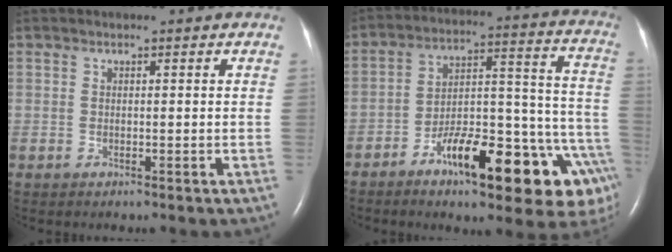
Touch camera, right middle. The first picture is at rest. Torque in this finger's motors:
{"motor_torque": [1.22, -0.92, 0.46, 0.19]}